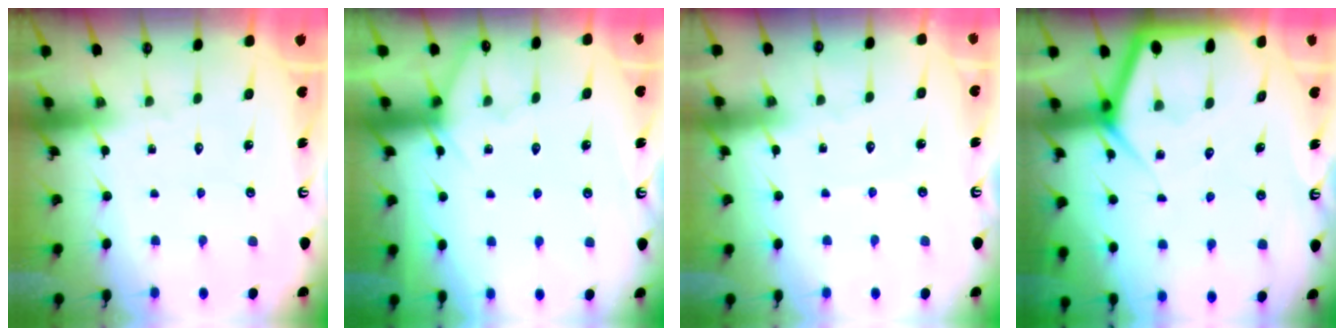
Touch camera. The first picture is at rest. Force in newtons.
{"total": 5.3, "press": 5.3, "slide": 0.7}
{"total": 2.6, "press": 2.6, "slide": 0.3}
{"total": 5.3, "press": 5.2, "slide": 0.5}